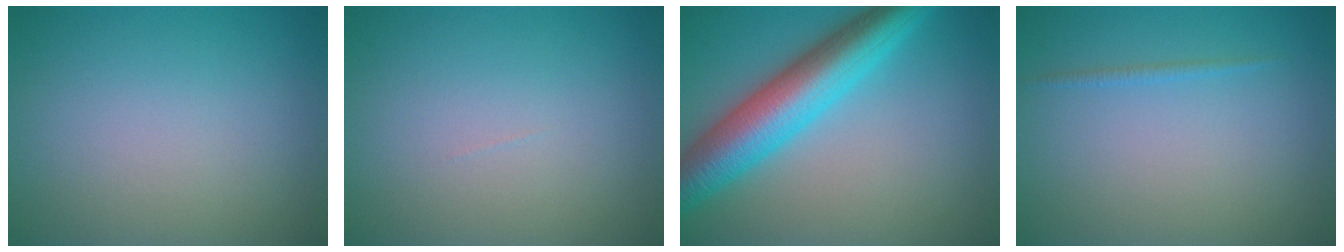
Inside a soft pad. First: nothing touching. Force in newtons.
{"total": 0.0}
{"total": 8.5, "press": 8.5, "slide": 0.2}
{"total": 0.6, "press": 0.6, "slide": 0.1}